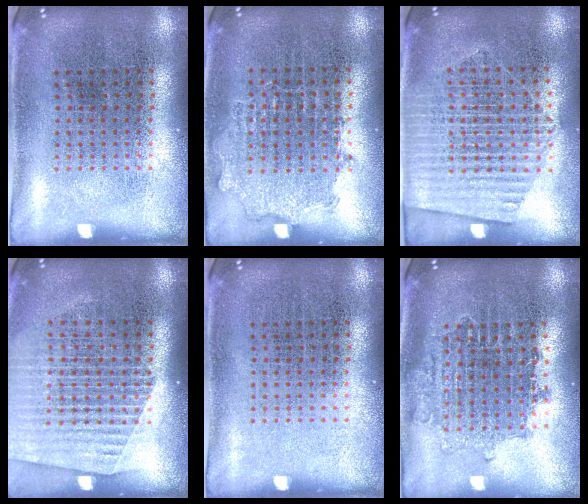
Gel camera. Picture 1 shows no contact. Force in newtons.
{"total": 0.9, "press": 0.9, "slide": 0.3}
{"total": 1.4, "press": 1.3, "slide": 0.7}
{"total": 1.6, "press": 1.5, "slide": 0.6}
{"total": 0.0}
{"total": 1.6, "press": 1.4, "slide": 0.7}